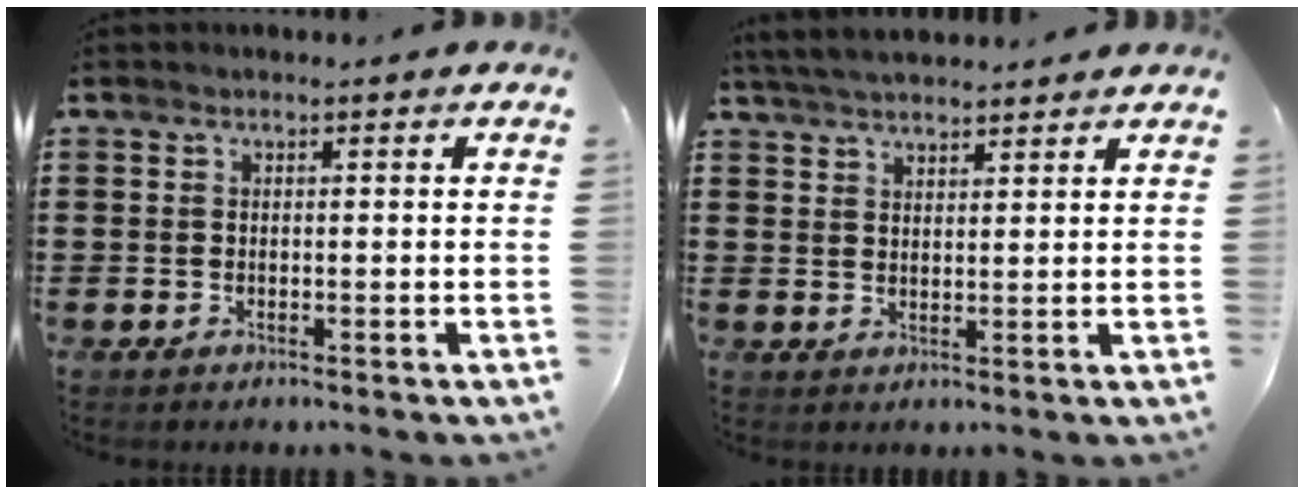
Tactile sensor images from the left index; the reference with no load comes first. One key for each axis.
{"total": 4.1, "fx": 3.9, "fy": 0.3, "fz": 1.1, "tx": -0.033, "ty": -0.005, "tz": 0.074}